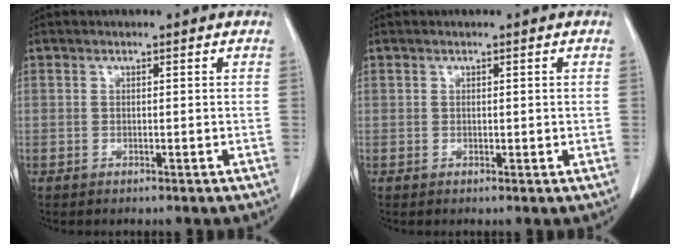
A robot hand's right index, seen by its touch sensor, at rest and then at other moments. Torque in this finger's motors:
{"motor_torque": [0.12, 0.02, -0.02, -0.01]}